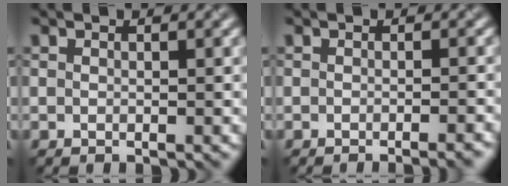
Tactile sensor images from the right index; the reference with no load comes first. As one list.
[{"total": 3.2, "force": [-2.2, 0.9, 2.1], "torque": [-0.011, 0.011, -0.027]}]